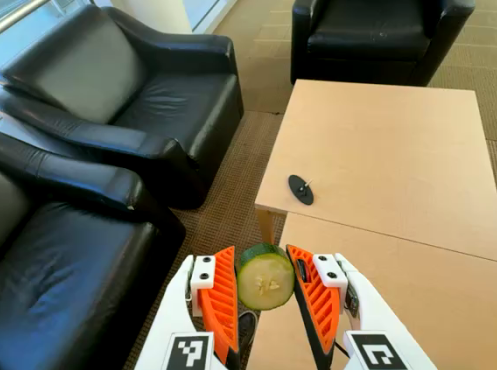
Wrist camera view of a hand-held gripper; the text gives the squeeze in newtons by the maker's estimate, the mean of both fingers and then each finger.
{"total": 12.0, "left": 11.0, "right": 12.9}